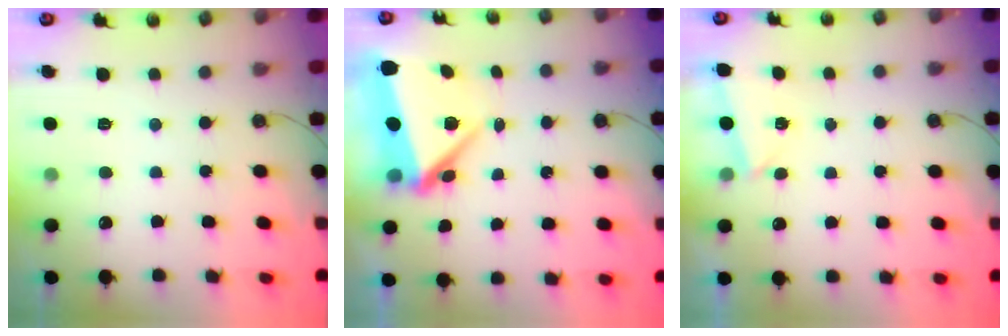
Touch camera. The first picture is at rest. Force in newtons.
{"total": 6.7, "press": 6.6, "slide": 1.5}
{"total": 2.3, "press": 1.3, "slide": 1.9}